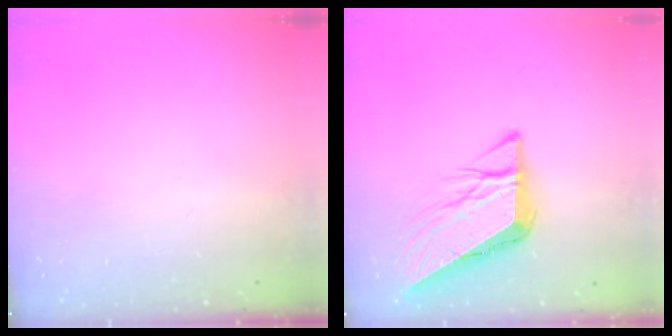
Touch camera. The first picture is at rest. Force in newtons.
{"total": 9.0, "press": 8.9, "slide": 1.0}